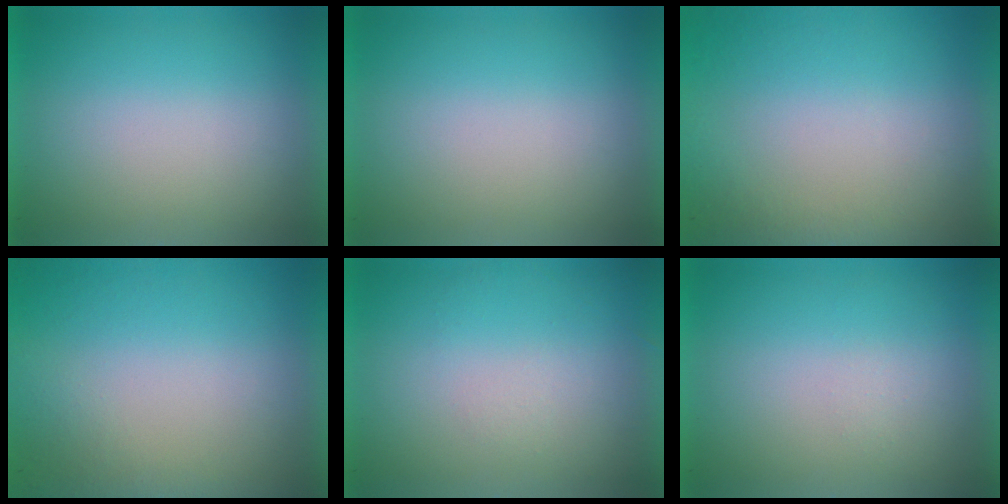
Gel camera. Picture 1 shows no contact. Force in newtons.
{"total": 0.0}
{"total": 8.2}
{"total": 8.2}
{"total": 1.3}
{"total": 1.3}